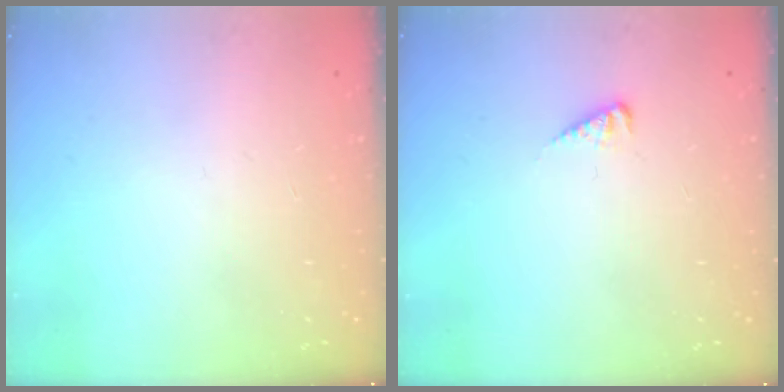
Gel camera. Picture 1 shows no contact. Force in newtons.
{"total": 2.7, "press": 2.7, "slide": 0.3}